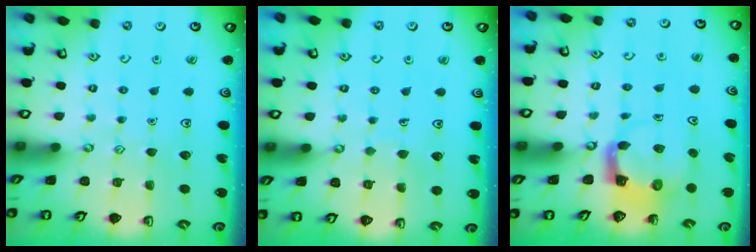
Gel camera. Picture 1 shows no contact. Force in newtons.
{"total": 2.3, "press": 2.3, "slide": 0.1}
{"total": 3.9, "press": 3.8, "slide": 0.7}